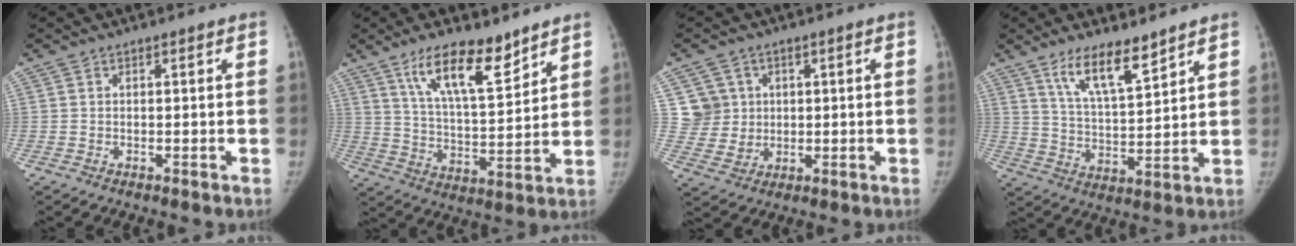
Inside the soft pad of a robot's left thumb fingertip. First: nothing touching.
{"total": 13.6, "force": [9.1, 4.3, 9.1], "torque": [-0.132, -0.057, 0.166]}
{"total": 6.5, "force": [1.7, 6.2, 0.7], "torque": [0.022, -0.009, 0.036]}
{"total": 10.0, "force": [7.1, 2.5, 6.5], "torque": [-0.106, -0.050, 0.138]}